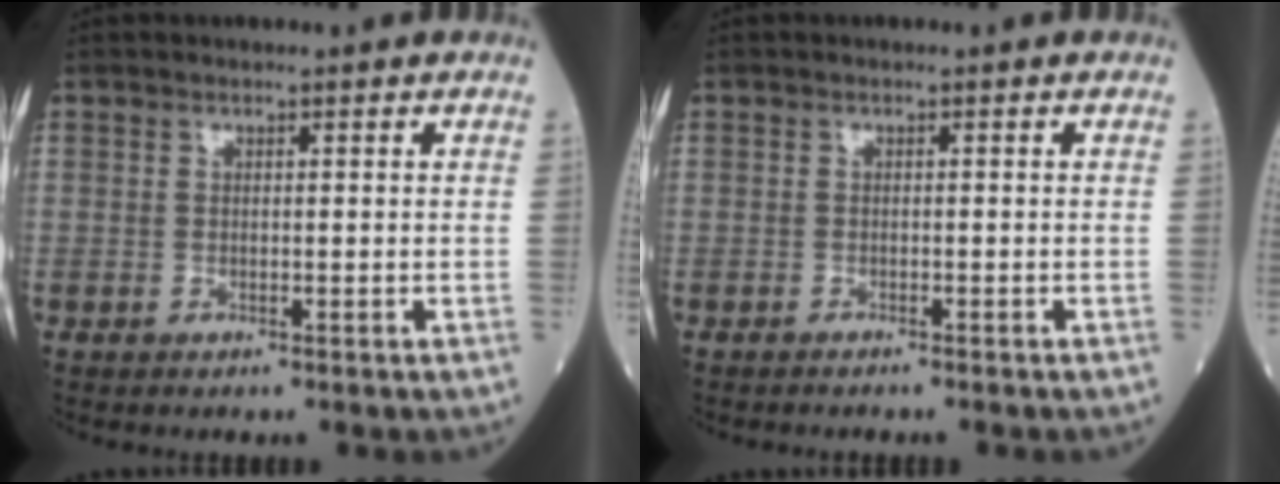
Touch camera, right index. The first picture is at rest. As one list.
[{"total": 2.0, "force": [-1.8, 0.0, 0.8], "torque": [-0.014, 0.000, -0.021]}]